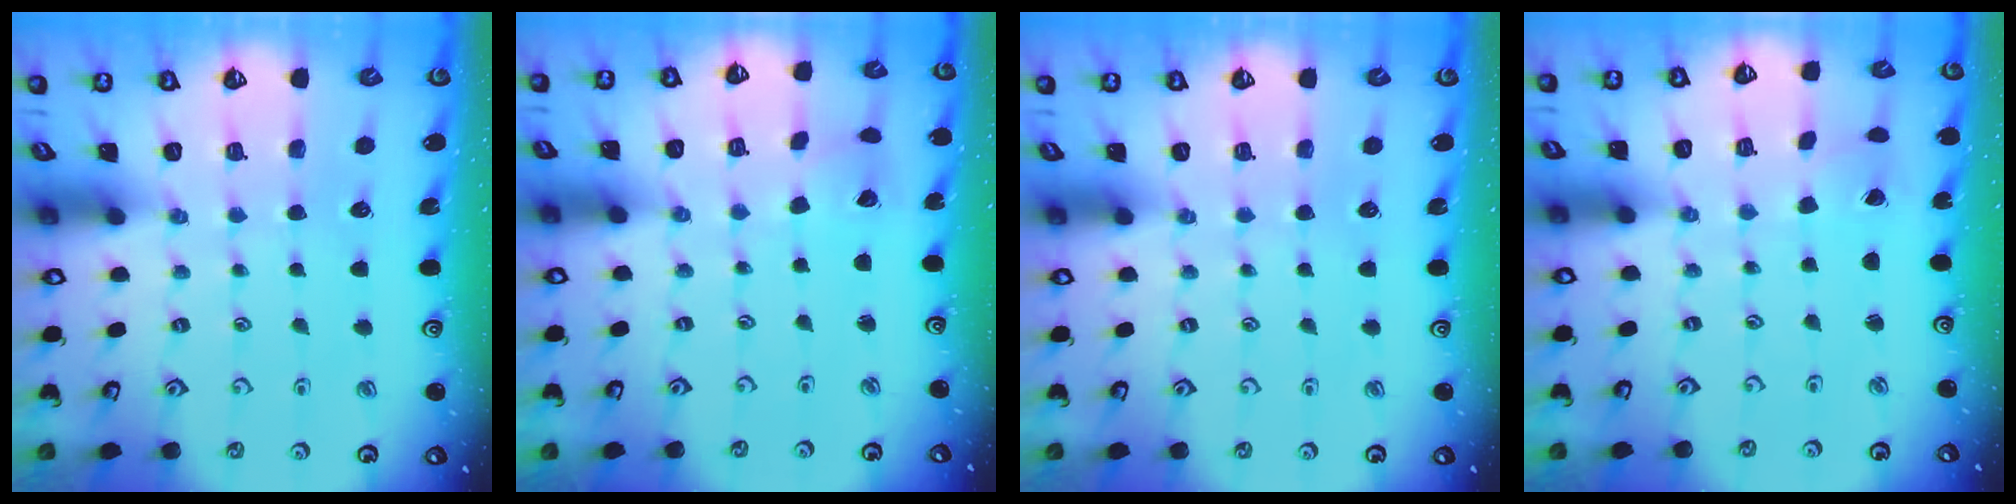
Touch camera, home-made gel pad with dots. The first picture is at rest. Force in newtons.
{"total": 2.2, "press": 2.2, "slide": 0.3}
{"total": 0.0}
{"total": 0.0}